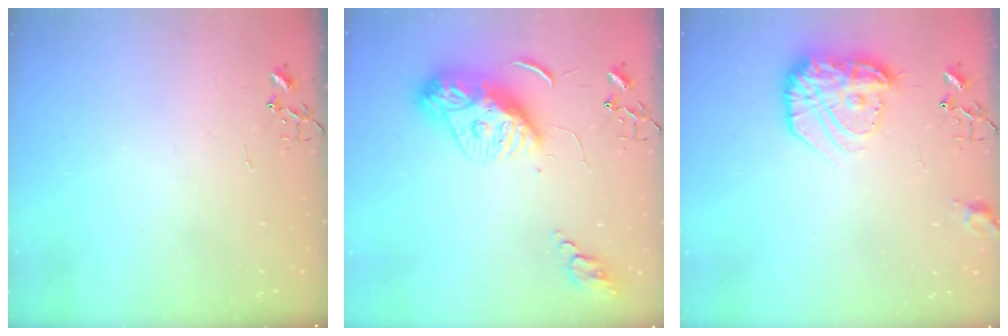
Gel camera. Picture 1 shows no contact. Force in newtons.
{"total": 12.5, "press": 12.4, "slide": 1.1}
{"total": 16.6, "press": 16.6, "slide": 0.9}